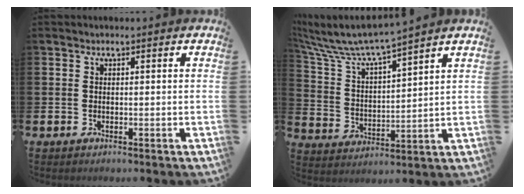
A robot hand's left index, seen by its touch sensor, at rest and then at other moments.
{"total": 6.7, "force": [6.4, 0.6, 2.1], "torque": [-0.075, -0.047, 0.103]}